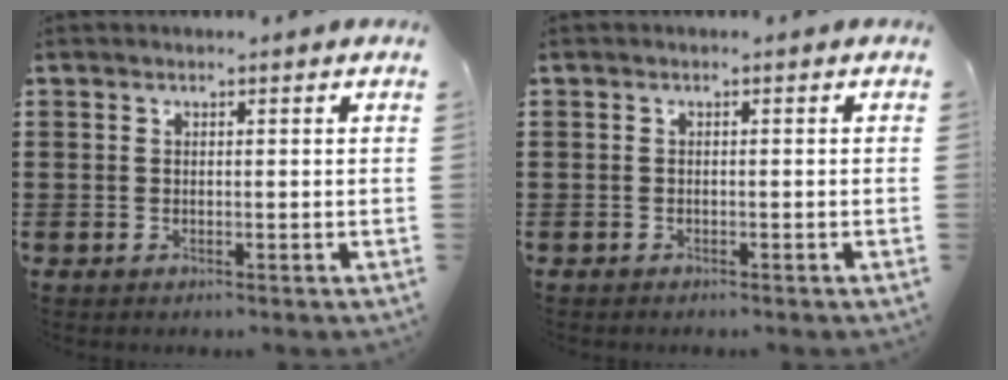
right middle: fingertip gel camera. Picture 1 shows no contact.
{"total": 0.6, "force": [-0.5, 0.2, 0.0], "torque": [-0.001, 0.001, -0.012]}